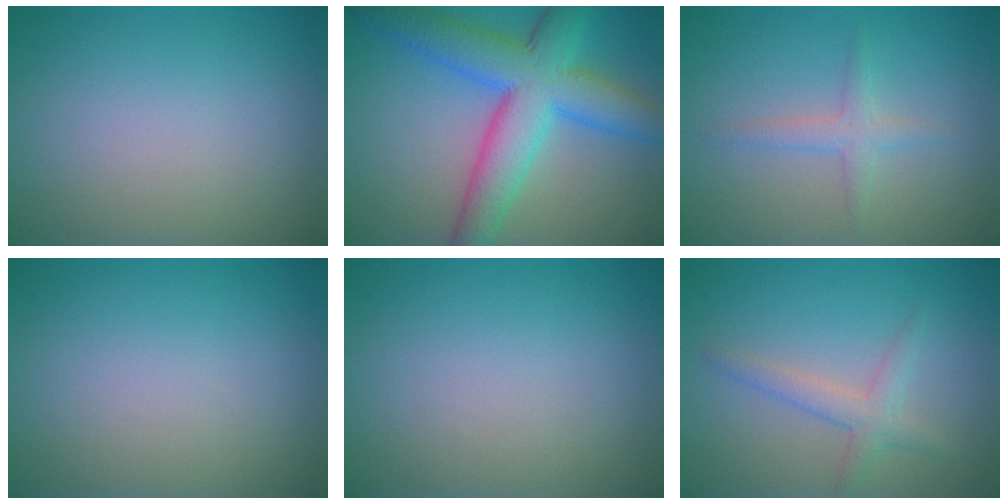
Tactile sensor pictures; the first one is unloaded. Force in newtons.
{"total": 9.3, "press": 9.3, "slide": 0.3}
{"total": 1.7, "press": 1.7, "slide": 0.0}
{"total": 0.0}
{"total": 0.0}
{"total": 2.3, "press": 2.3, "slide": 0.1}